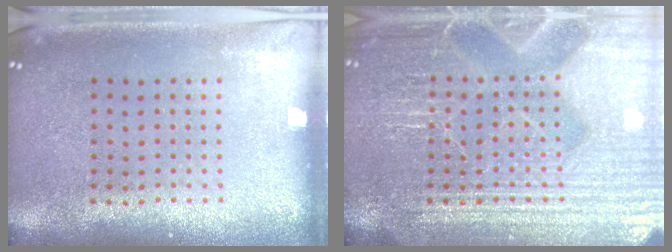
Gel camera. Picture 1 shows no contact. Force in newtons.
{"total": 4.9, "press": 4.9, "slide": 0.6}